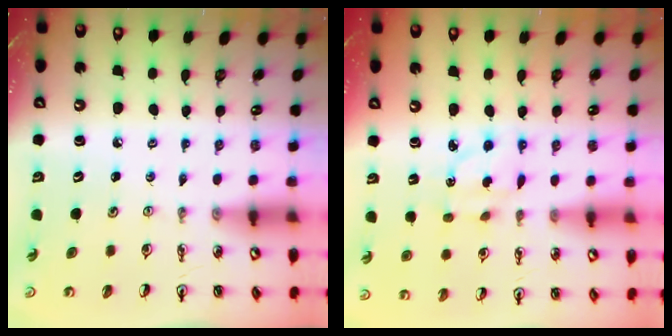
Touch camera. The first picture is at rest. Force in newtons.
{"total": 4.5, "press": 4.5, "slide": 0.7}